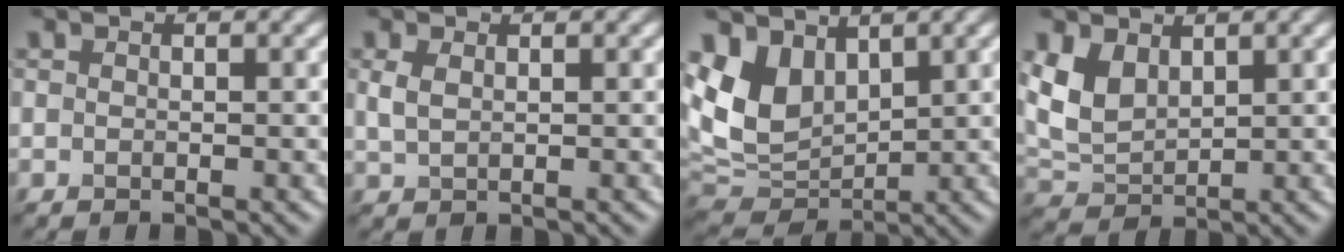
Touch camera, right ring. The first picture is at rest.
{"total": 0.0}
{"total": 5.0, "force": [2.1, 3.6, 2.7], "torque": [-0.081, -0.005, 0.067]}
{"total": 2.9, "force": [1.3, 1.9, 1.7], "torque": [-0.068, 0.000, 0.056]}